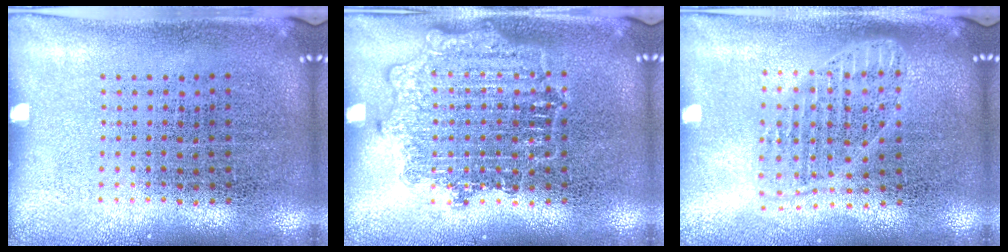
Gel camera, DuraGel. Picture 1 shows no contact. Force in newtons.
{"total": 2.6, "press": 2.6, "slide": 0.4}
{"total": 1.8, "press": 1.5, "slide": 0.9}